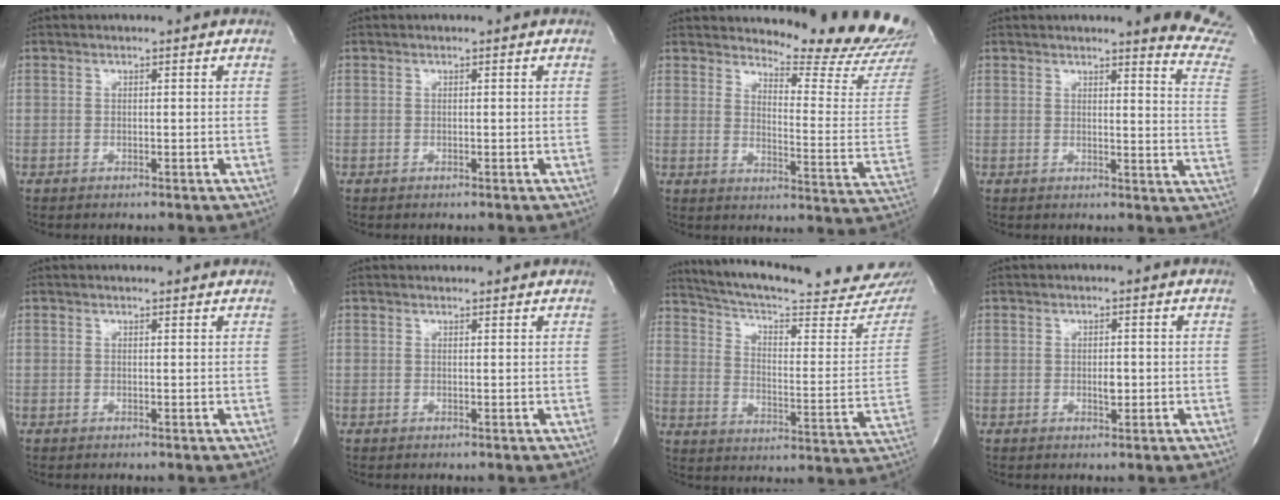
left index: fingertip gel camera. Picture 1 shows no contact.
{"total": 0.0}
{"total": 15.5, "force": [15.2, -0.2, 2.7], "torque": [-0.038, -0.146, 0.170]}
{"total": 10.7, "force": [10.4, -0.9, 2.2], "torque": [-0.009, -0.126, 0.078]}
{"total": 2.8, "force": [2.7, 1.0, 0.3], "torque": [-0.004, 0.006, 0.017]}
{"total": 2.3, "force": [2.1, 0.8, 0.0], "torque": [-0.004, 0.011, 0.016]}
{"total": 27.5, "force": [25.2, 2.9, 10.6], "torque": [-0.168, -0.092, 0.321]}
{"total": 1.4, "force": [-0.8, 0.6, 1.0], "torque": [-0.014, -0.010, -0.012]}